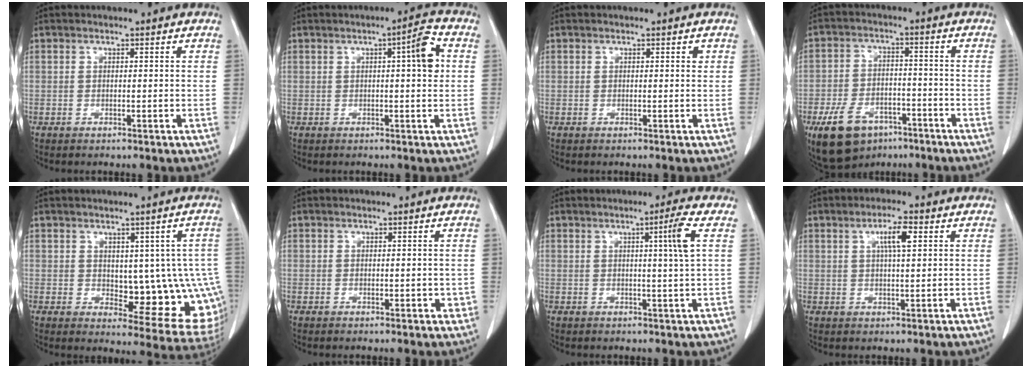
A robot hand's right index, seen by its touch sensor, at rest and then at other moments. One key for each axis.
{"total": 4.9, "fx": 1.0, "fy": 0.5, "fz": 4.8, "tx": -0.067, "ty": 0.008, "tz": 0.010}
{"total": 0.6, "fx": 0.3, "fy": 0.2, "fz": 0.4, "tx": -0.005, "ty": 0.001, "tz": 0.002}
{"total": 10.9, "fx": -6.7, "fy": 6.3, "fz": 5.8, "tx": -0.110, "ty": 0.001, "tz": -0.105}
{"total": 12.3, "fx": -0.2, "fy": 5.4, "fz": 11.1, "tx": -0.105, "ty": 0.005, "tz": 0.014}
{"total": 1.6, "fx": -0.1, "fy": 1.1, "fz": 1.2, "tx": -0.007, "ty": 0.005, "tz": 0.001}
{"total": 4.3, "fx": 1.2, "fy": -1.4, "fz": 3.9, "tx": -0.067, "ty": -0.007, "tz": 0.020}
{"total": 4.2, "fx": 1.5, "fy": 0.5, "fz": 3.9, "tx": -0.068, "ty": 0.002, "tz": 0.026}